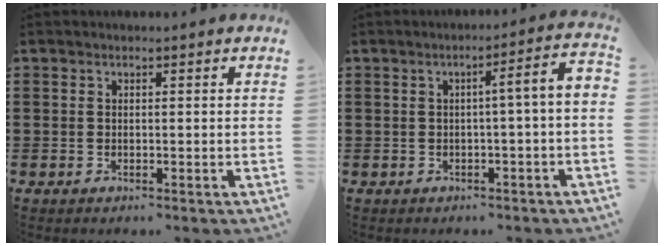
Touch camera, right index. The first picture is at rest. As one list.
[{"total": 4.2, "force": [-0.9, 0.0, 4.1], "torque": [-0.074, -0.005, -0.020]}]